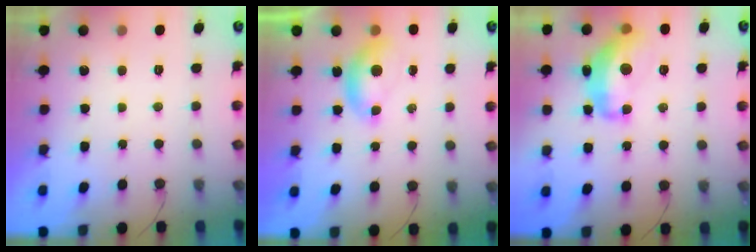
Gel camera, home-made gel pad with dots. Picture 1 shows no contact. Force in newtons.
{"total": 5.6, "press": 5.6, "slide": 0.7}
{"total": 13.7, "press": 13.7, "slide": 0.8}